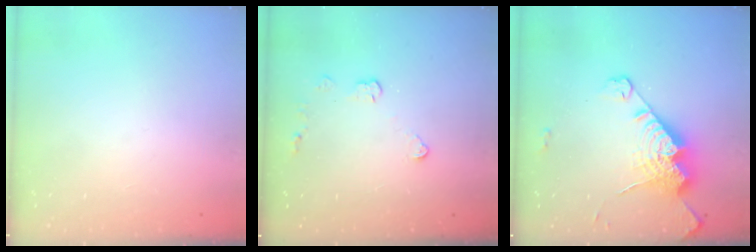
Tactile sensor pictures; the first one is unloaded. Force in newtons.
{"total": 3.8, "press": 3.7, "slide": 0.4}
{"total": 18.2, "press": 18.1, "slide": 1.9}